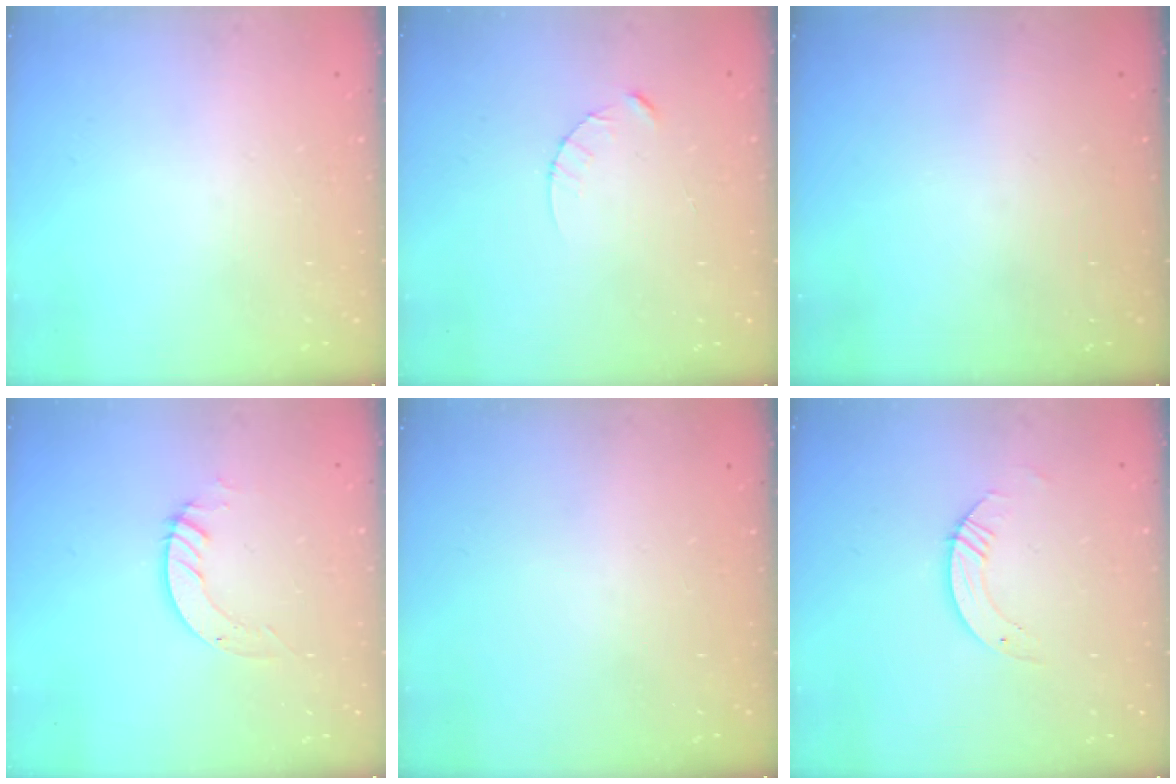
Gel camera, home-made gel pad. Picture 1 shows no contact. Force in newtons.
{"total": 2.5, "press": 2.5, "slide": 0.3}
{"total": 0.0}
{"total": 3.8, "press": 3.8, "slide": 0.5}
{"total": 0.0}
{"total": 3.9, "press": 3.9, "slide": 0.1}